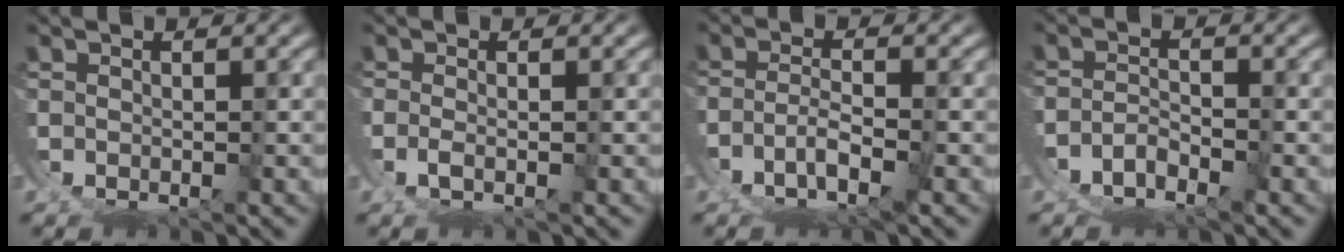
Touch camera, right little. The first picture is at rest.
{"total": 1.7, "force": [-0.2, -1.6, 0.7], "torque": [-0.009, -0.004, 0.000]}
{"total": 3.7, "force": [-2.7, -0.1, 2.5], "torque": [-0.031, -0.010, -0.041]}
{"total": 4.3, "force": [-3.2, 2.5, 1.5], "torque": [-0.029, -0.006, -0.059]}